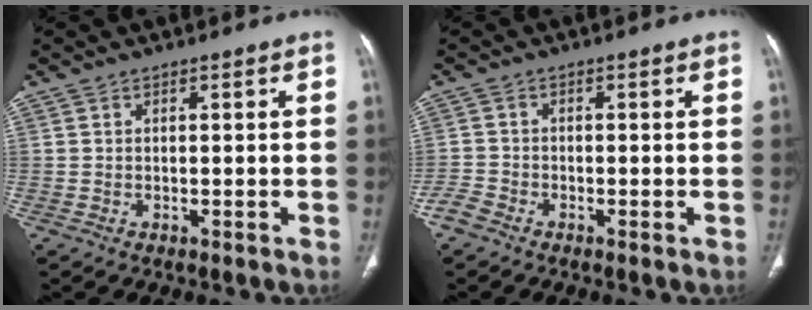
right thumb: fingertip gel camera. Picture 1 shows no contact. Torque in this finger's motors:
{"motor_torque": [1.58, 1.28, -0.02, -0.90, -0.03]}